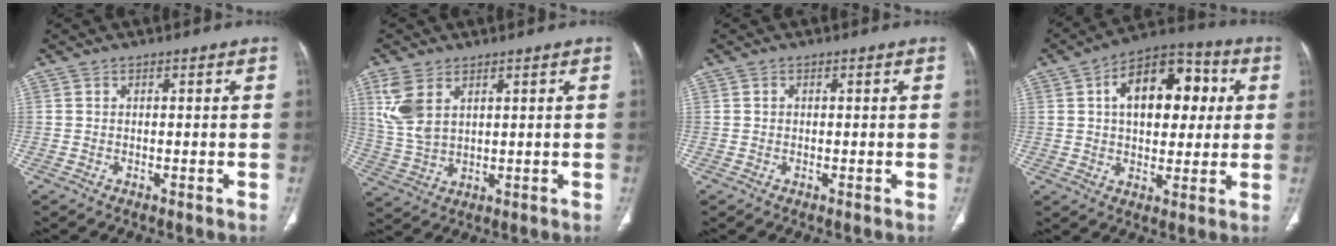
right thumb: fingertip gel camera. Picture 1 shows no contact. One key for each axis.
{"total": 8.1, "fx": 3.6, "fy": 4.5, "fz": 5.7, "tx": -0.127, "ty": -0.008, "tz": 0.084}
{"total": 0.0}
{"total": 17.0, "fx": 3.8, "fy": 10.1, "fz": 13.1, "tx": -0.157, "ty": 0.018, "tz": 0.054}